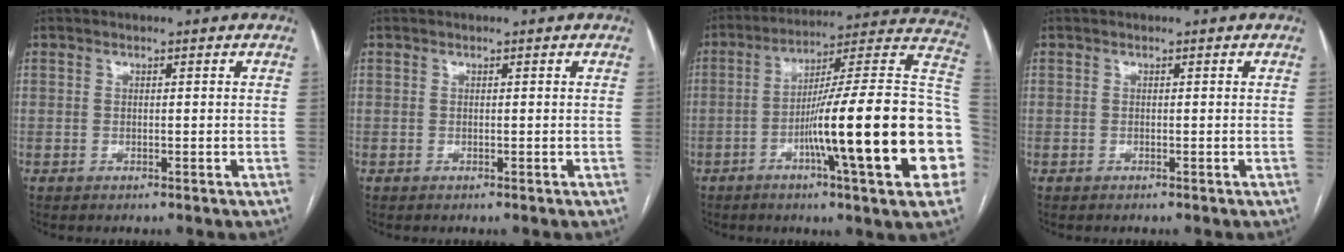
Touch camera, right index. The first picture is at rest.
{"total": 0.0}
{"total": 26.9, "force": [-6.2, 1.3, 26.1], "torque": [-0.282, 0.011, -0.100]}
{"total": 0.0}